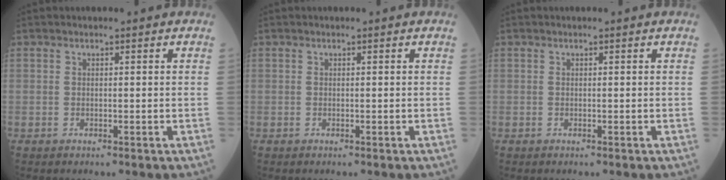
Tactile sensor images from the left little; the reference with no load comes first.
{"total": 0.0}
{"total": 0.0}